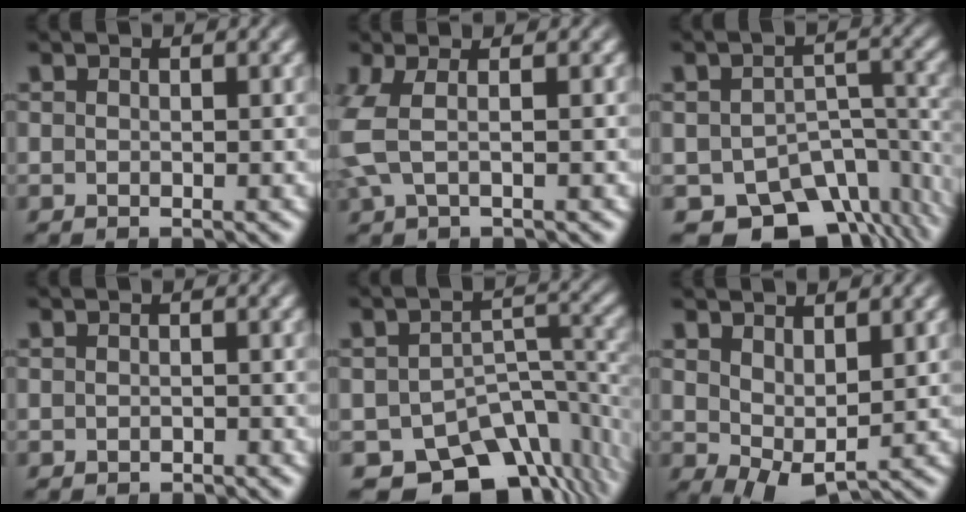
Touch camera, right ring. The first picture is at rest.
{"total": 3.3, "force": [0.3, 1.5, 2.9], "torque": [-0.068, 0.007, 0.006]}
{"total": 13.3, "force": [-8.7, 7.9, 6.3], "torque": [-0.083, -0.043, -0.118]}
{"total": 0.9, "force": [-0.9, -0.1, -0.1], "torque": [0.001, -0.007, -0.011]}
{"total": 14.2, "force": [-8.8, 8.1, 7.7], "torque": [-0.108, -0.043, -0.117]}
{"total": 2.8, "force": [0.8, 1.3, 2.4], "torque": [-0.040, -0.024, 0.027]}